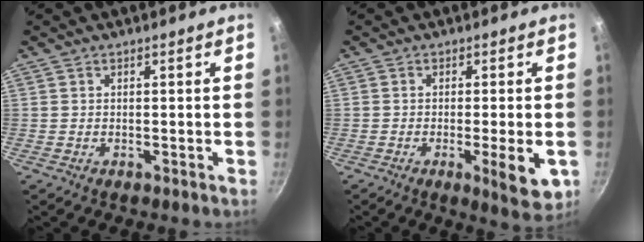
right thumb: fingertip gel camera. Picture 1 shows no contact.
{"total": 7.5, "force": [-2.0, 1.7, 7.0], "torque": [-0.095, -0.004, -0.025]}